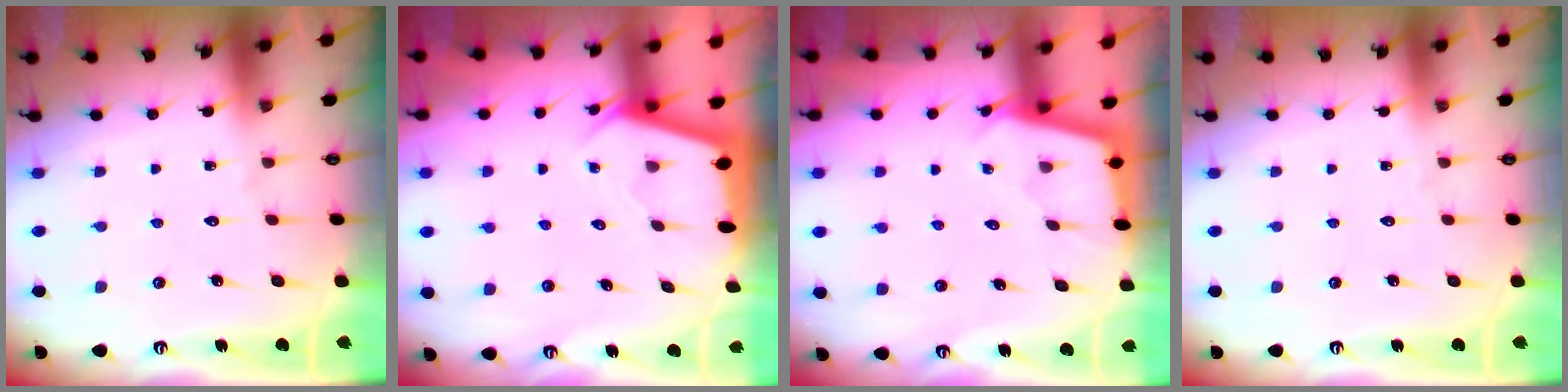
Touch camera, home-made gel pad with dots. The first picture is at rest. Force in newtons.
{"total": 2.3, "press": 2.3, "slide": 0.3}
{"total": 2.3, "press": 2.3, "slide": 0.2}
{"total": 0.0}